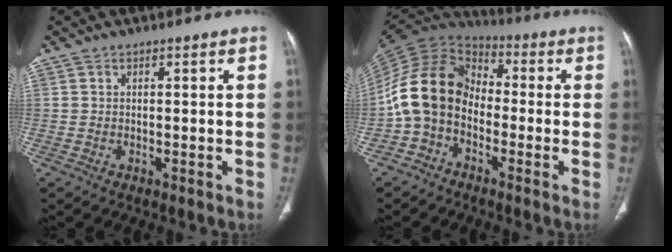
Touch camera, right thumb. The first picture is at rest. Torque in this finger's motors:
{"motor_torque": [1.89, 3.11, 1.72, -1.05, 0.20]}